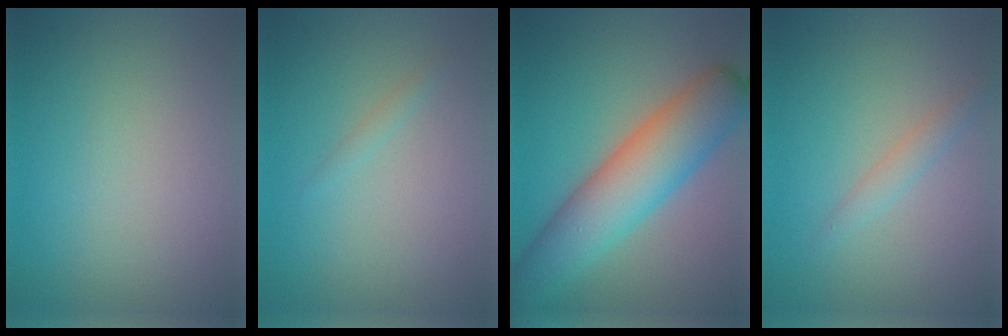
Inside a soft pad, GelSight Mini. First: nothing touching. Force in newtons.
{"total": 0.6, "press": 0.6, "slide": 0.0}
{"total": 8.7, "press": 8.7, "slide": 0.3}
{"total": 1.4, "press": 1.4, "slide": 0.0}